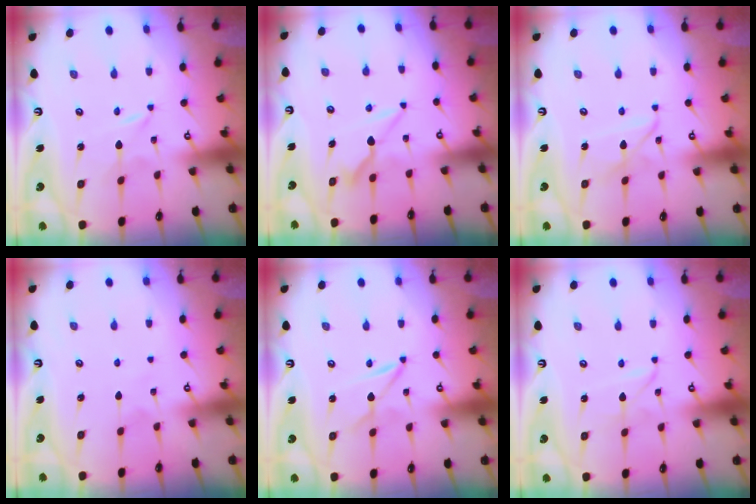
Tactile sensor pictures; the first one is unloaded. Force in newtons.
{"total": 8.0, "press": 8.0, "slide": 0.5}
{"total": 5.7, "press": 5.7, "slide": 0.4}
{"total": 2.2, "press": 2.2, "slide": 0.3}
{"total": 2.0, "press": 2.0, "slide": 0.1}
{"total": 1.5, "press": 1.5, "slide": 0.2}